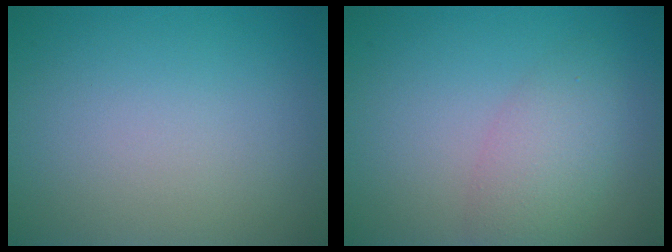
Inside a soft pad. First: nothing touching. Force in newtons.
{"total": 3.4, "press": 3.4, "slide": 0.0}